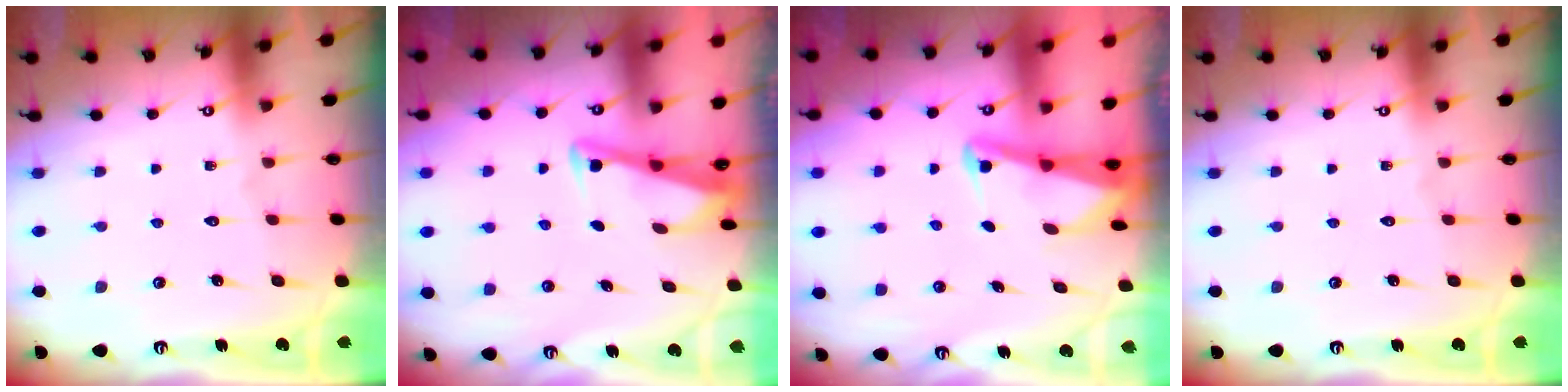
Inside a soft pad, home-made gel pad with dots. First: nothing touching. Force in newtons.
{"total": 3.4, "press": 3.4, "slide": 0.4}
{"total": 2.7, "press": 2.6, "slide": 0.6}
{"total": 0.0}